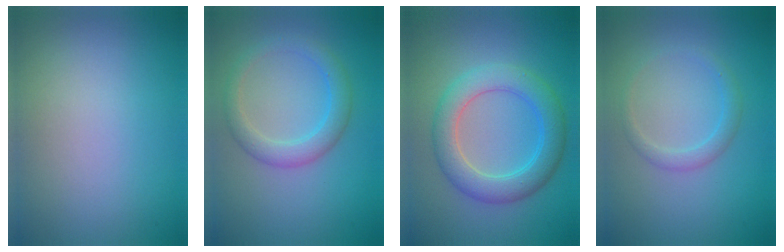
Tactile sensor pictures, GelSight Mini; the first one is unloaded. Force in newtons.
{"total": 2.9, "press": 2.9, "slide": 0.1}
{"total": 5.0, "press": 5.0, "slide": 0.3}
{"total": 1.5, "press": 1.5, "slide": 0.1}